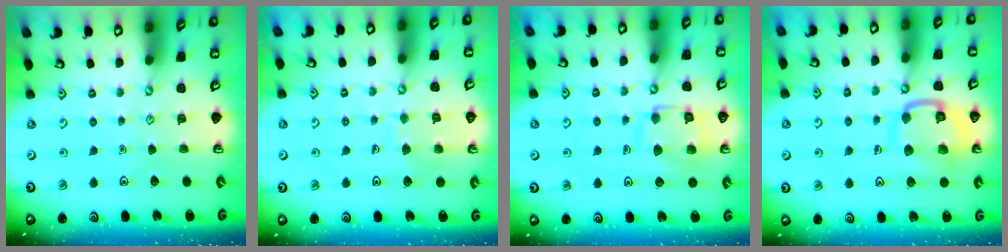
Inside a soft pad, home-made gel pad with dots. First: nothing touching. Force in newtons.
{"total": 6.4, "press": 6.4, "slide": 0.5}
{"total": 11.8, "press": 11.7, "slide": 1.1}
{"total": 13.5, "press": 13.4, "slide": 1.3}